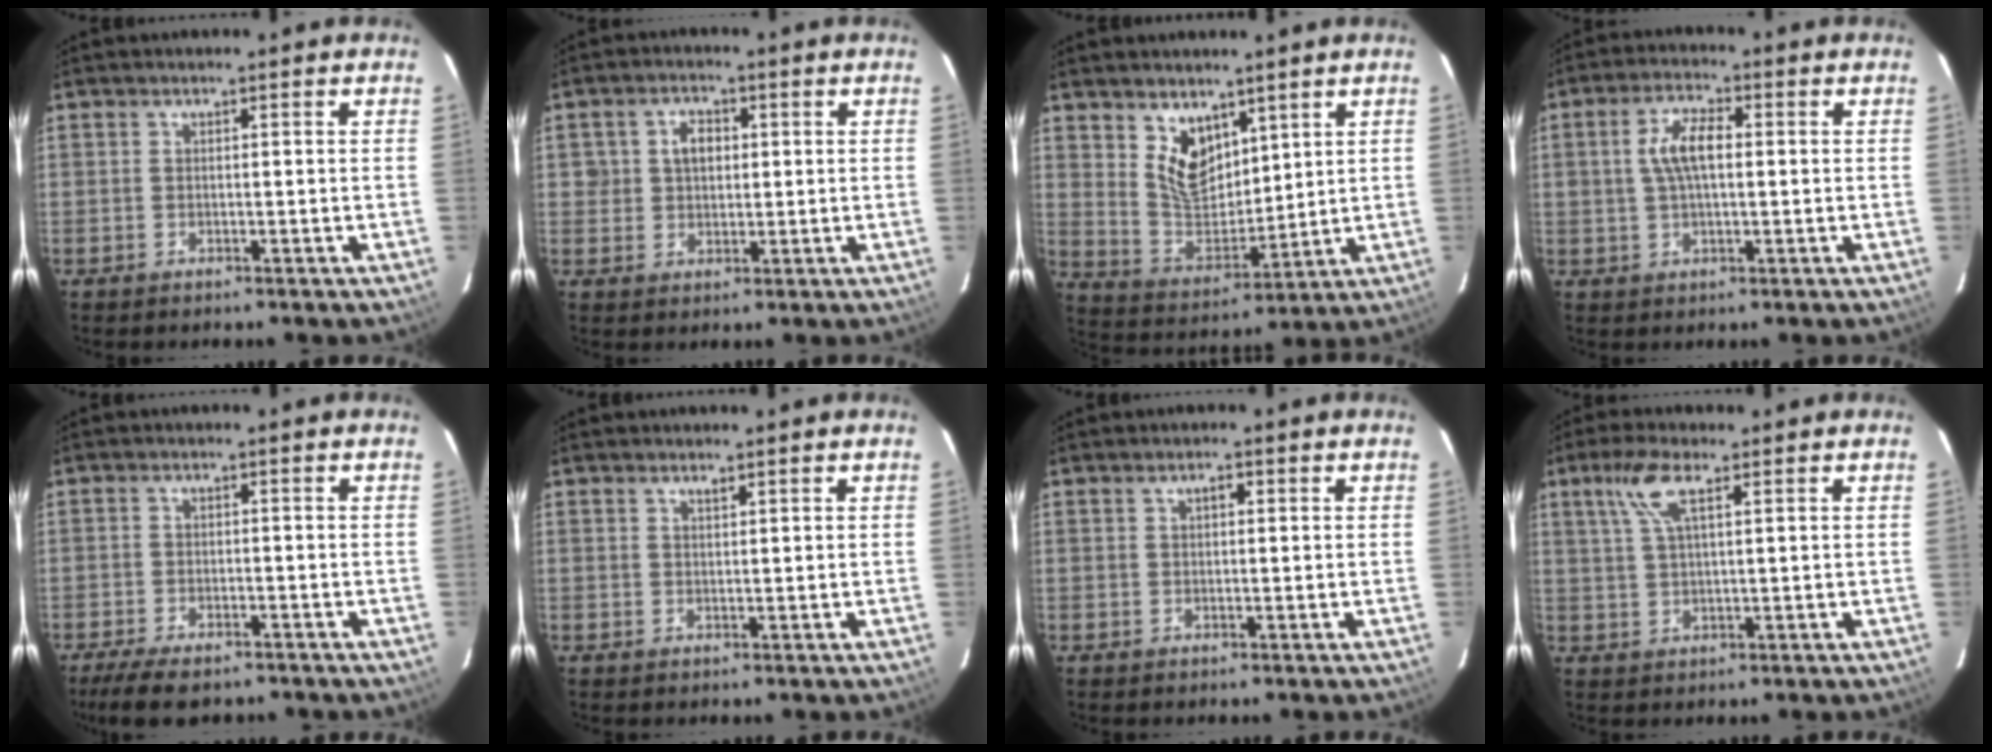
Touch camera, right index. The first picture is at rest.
{"total": 4.4, "force": [0.8, 3.8, 2.1], "torque": [-0.033, 0.015, 0.018]}
{"total": 9.4, "force": [5.6, 5.8, 5.0], "torque": [-0.087, -0.001, 0.121]}
{"total": 6.5, "force": [0.8, 3.0, 5.7], "torque": [-0.111, 0.013, 0.017]}
{"total": 8.2, "force": [-6.5, 2.8, 4.2], "torque": [-0.103, -0.023, -0.110]}
{"total": 0.9, "force": [0.7, 0.2, 0.4], "torque": [-0.007, 0.002, 0.013]}
{"total": 1.4, "force": [0.5, 0.7, 1.0], "torque": [-0.017, 0.006, 0.007]}
{"total": 6.1, "force": [2.9, 1.6, 5.1], "torque": [-0.106, 0.010, 0.060]}